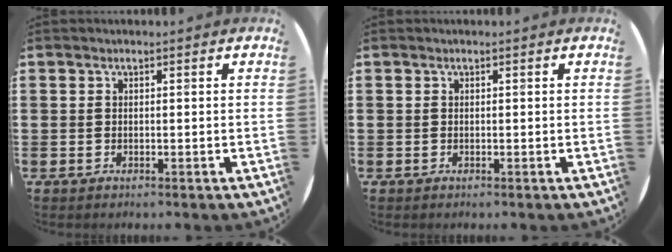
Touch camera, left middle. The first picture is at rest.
{"total": 0.0}